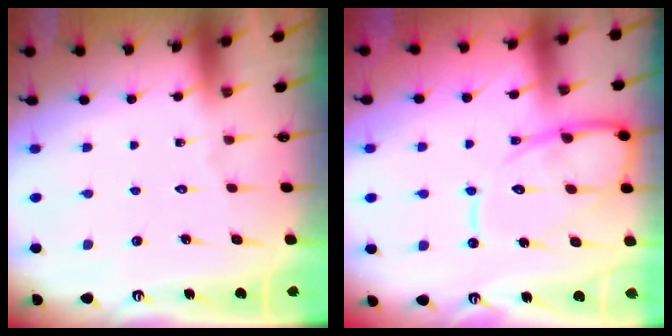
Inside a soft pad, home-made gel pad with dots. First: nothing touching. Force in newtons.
{"total": 13.6, "press": 13.6, "slide": 1.5}